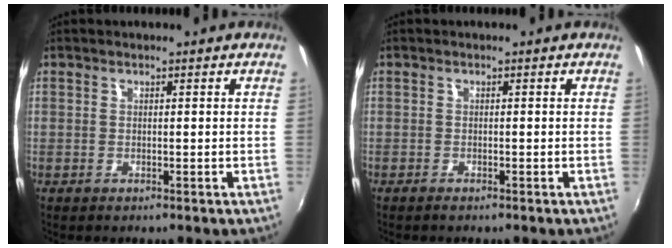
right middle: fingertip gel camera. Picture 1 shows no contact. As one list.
[{"total": 0.8, "force": [-0.7, 0.1, 0.3], "torque": [-0.008, -0.004, -0.015]}]